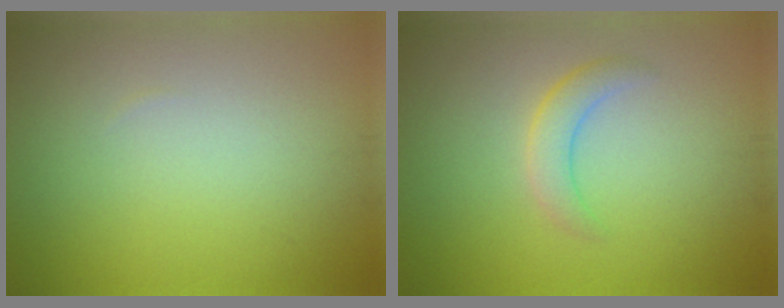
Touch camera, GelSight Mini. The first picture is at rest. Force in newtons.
{"total": 2.3, "press": 2.3, "slide": 0.0}